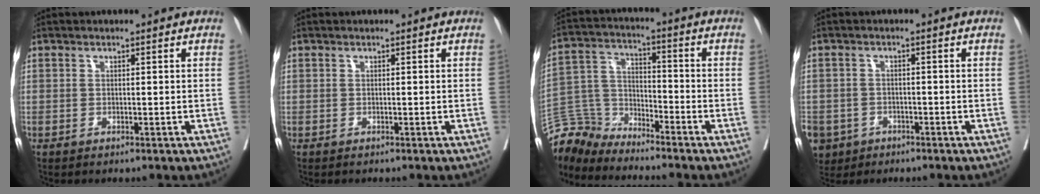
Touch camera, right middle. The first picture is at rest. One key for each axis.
{"total": 0.0}
{"total": 7.4, "fx": -7.1, "fy": 0.4, "fz": -1.7, "tx": 0.021, "ty": 0.024, "tz": -0.147}
{"total": 8.2, "fx": -4.2, "fy": 6.8, "fz": 1.9, "tx": -0.064, "ty": 0.003, "tz": -0.067}